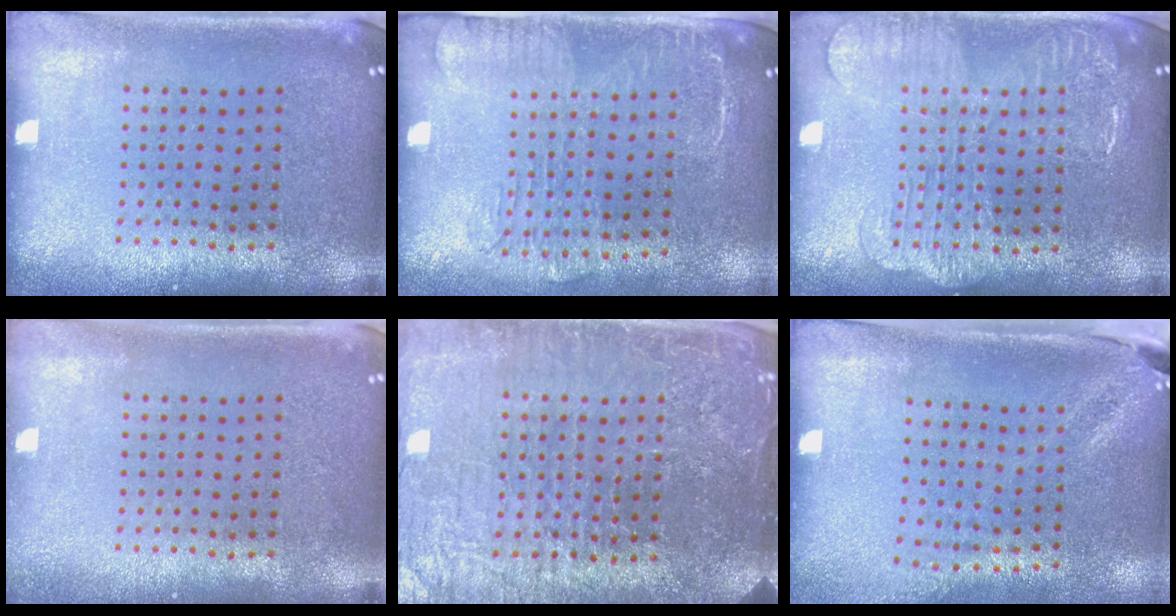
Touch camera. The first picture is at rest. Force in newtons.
{"total": 1.9, "press": 1.6, "slide": 1.0}
{"total": 2.0, "press": 2.0, "slide": 0.4}
{"total": 0.8, "press": 0.8, "slide": 0.1}
{"total": 5.3, "press": 4.8, "slide": 2.1}
{"total": 2.0, "press": 1.6, "slide": 1.2}